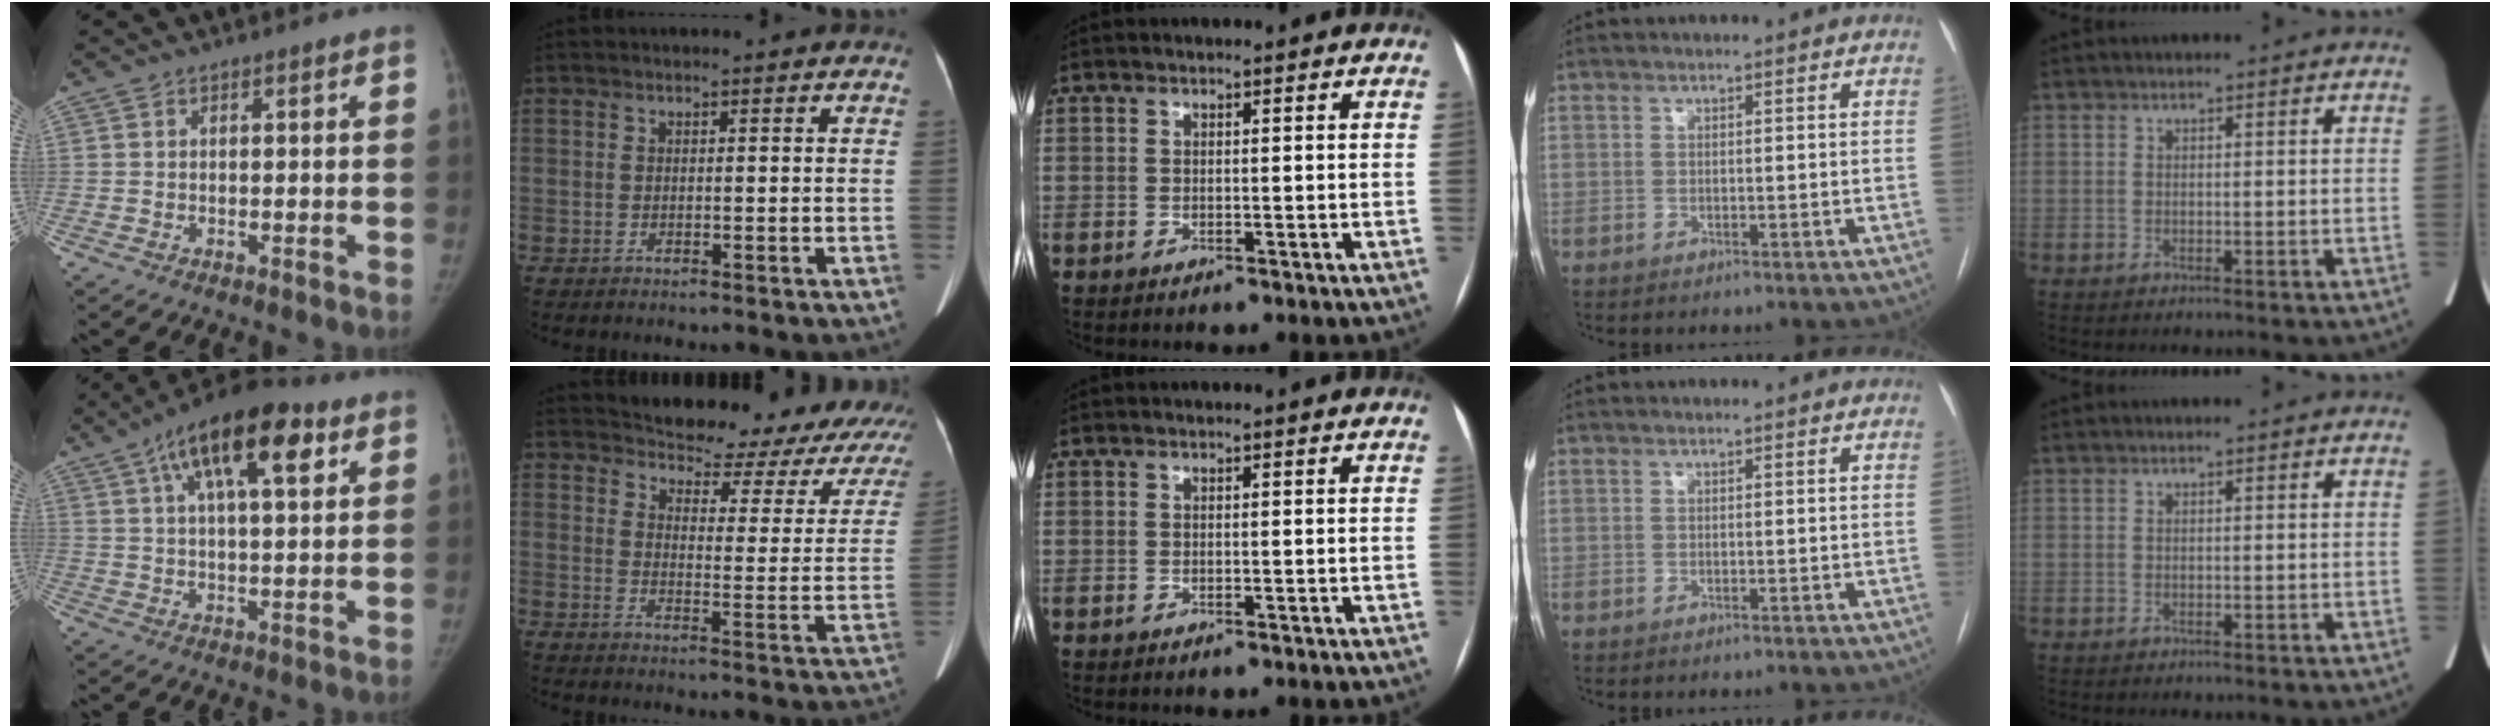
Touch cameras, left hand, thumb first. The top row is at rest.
{"thumb": {"total": 16.9, "force": [7.9, 6.4, 13.6], "torque": [-0.204, -0.005, 0.122]}, "index": {"total": 18.5, "force": [16.2, 5.6, 7.0], "torque": [-0.057, -0.040, 0.165]}}